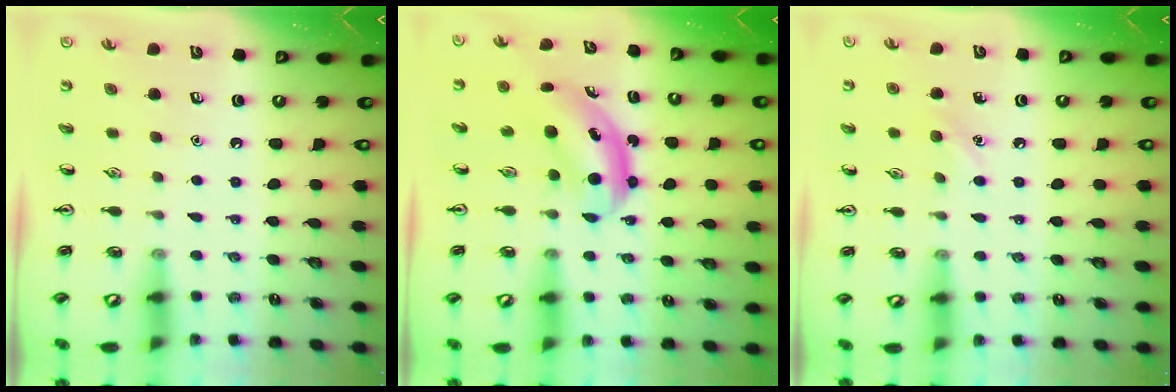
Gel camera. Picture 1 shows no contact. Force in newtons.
{"total": 4.6, "press": 4.6, "slide": 0.4}
{"total": 5.7, "press": 5.4, "slide": 1.6}